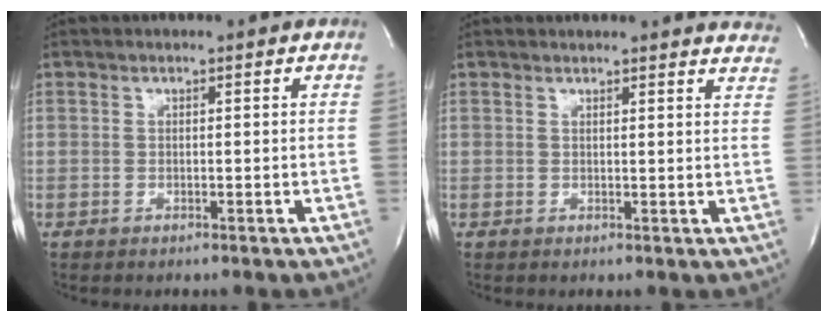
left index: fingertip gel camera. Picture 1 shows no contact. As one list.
[{"total": 13.1, "force": [12.7, 1.8, 2.7], "torque": [-0.017, -0.040, 0.119]}]